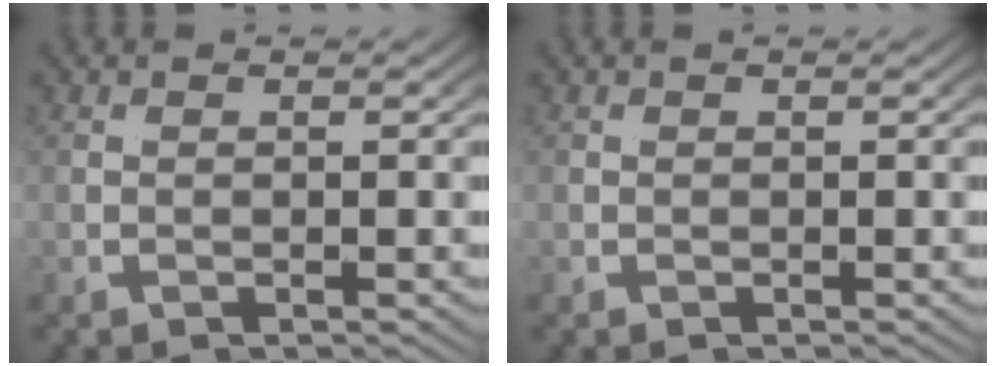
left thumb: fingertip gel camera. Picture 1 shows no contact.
{"total": 0.0}